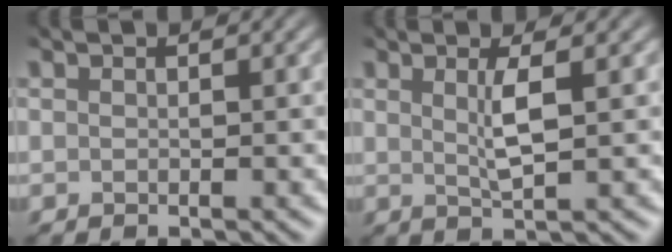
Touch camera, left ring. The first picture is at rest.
{"total": 1.9, "force": [0.2, -0.1, 1.9], "torque": [-0.031, -0.007, 0.002]}